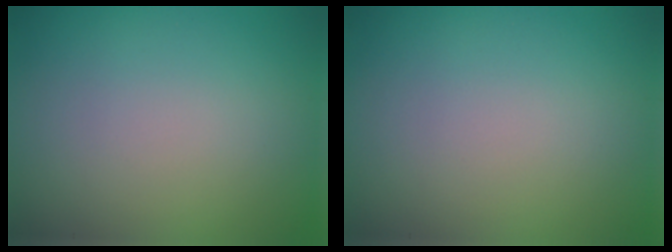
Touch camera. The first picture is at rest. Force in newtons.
{"total": 0.0}